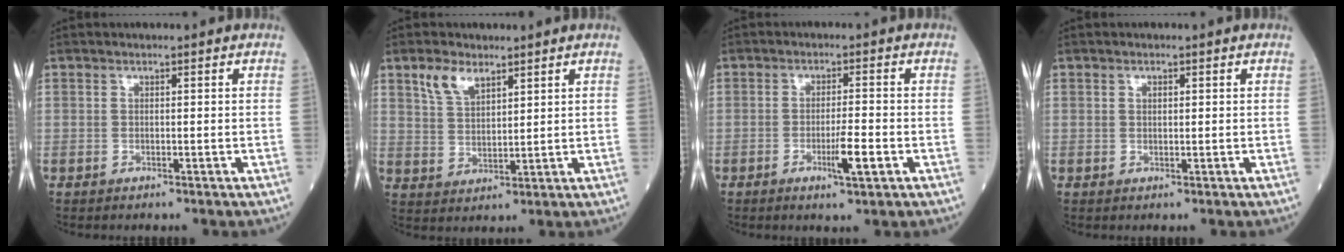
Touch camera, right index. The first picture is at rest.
{"total": 5.1, "force": [3.5, 2.3, 3.0], "torque": [-0.066, 0.004, 0.074]}
{"total": 4.5, "force": [-1.8, 0.2, 4.2], "torque": [-0.070, -0.005, -0.030]}
{"total": 0.9, "force": [0.3, 0.4, 0.7], "torque": [-0.011, 0.000, 0.004]}